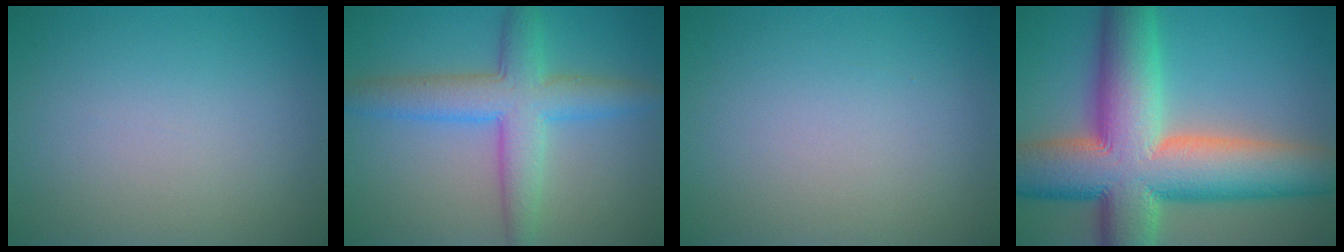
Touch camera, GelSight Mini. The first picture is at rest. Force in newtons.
{"total": 5.9, "press": 5.9, "slide": 0.3}
{"total": 0.0}
{"total": 15.9, "press": 15.9, "slide": 0.6}